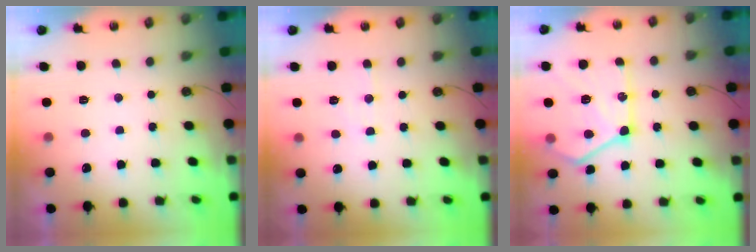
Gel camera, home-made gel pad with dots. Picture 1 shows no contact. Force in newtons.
{"total": 4.8, "press": 4.7, "slide": 0.6}
{"total": 21.9, "press": 21.8, "slide": 1.5}